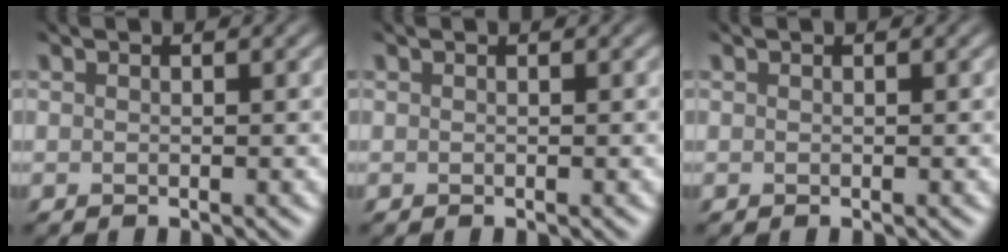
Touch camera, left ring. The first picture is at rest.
{"total": 0.0}
{"total": 0.0}